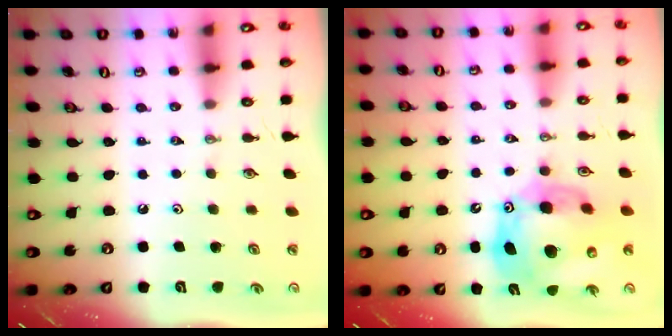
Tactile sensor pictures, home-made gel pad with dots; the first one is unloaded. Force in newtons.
{"total": 18.0, "press": 17.8, "slide": 2.2}